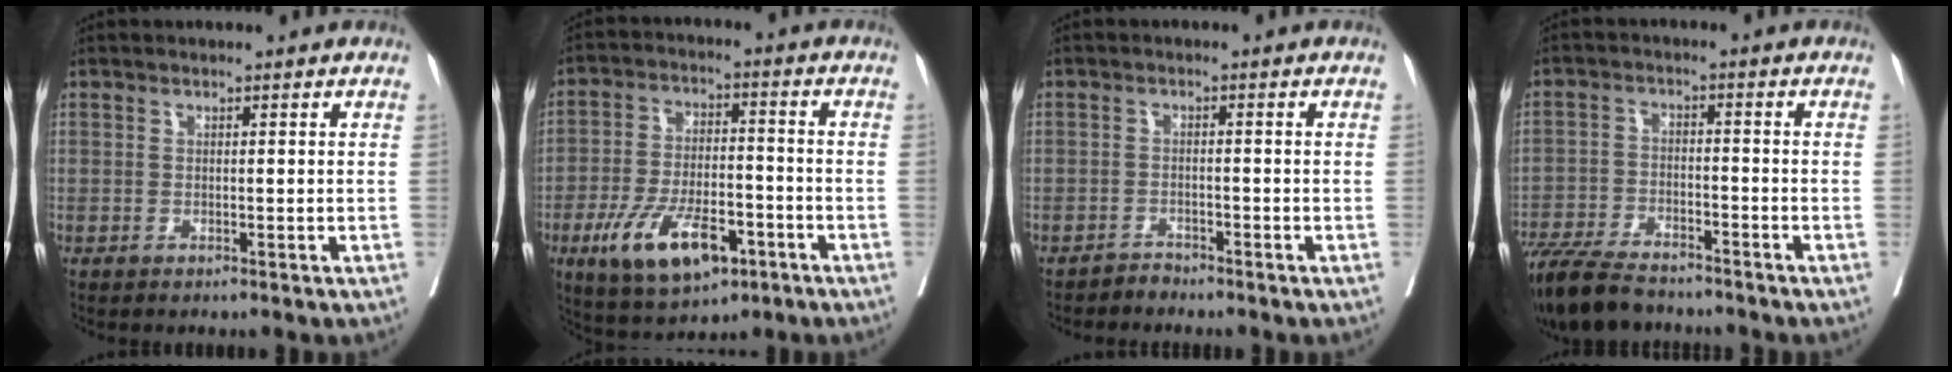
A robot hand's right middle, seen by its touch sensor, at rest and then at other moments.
{"total": 12.9, "force": [-6.3, 5.4, 9.8], "torque": [-0.180, -0.004, -0.101]}
{"total": 1.4, "force": [-1.3, 0.2, -0.4], "torque": [0.009, -0.003, -0.024]}
{"total": 11.3, "force": [-9.8, 2.7, 5.0], "torque": [-0.089, -0.023, -0.165]}